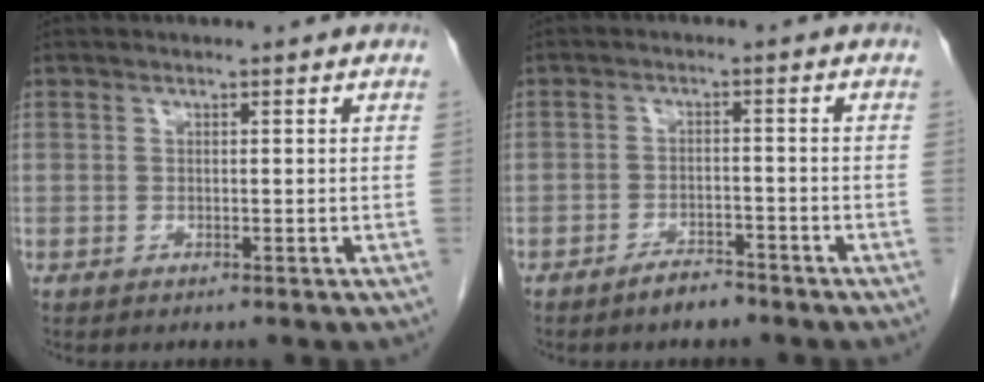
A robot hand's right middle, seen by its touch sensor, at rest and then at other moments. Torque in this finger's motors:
{"motor_torque": [1.18, -0.96, 0.15, 0.13]}